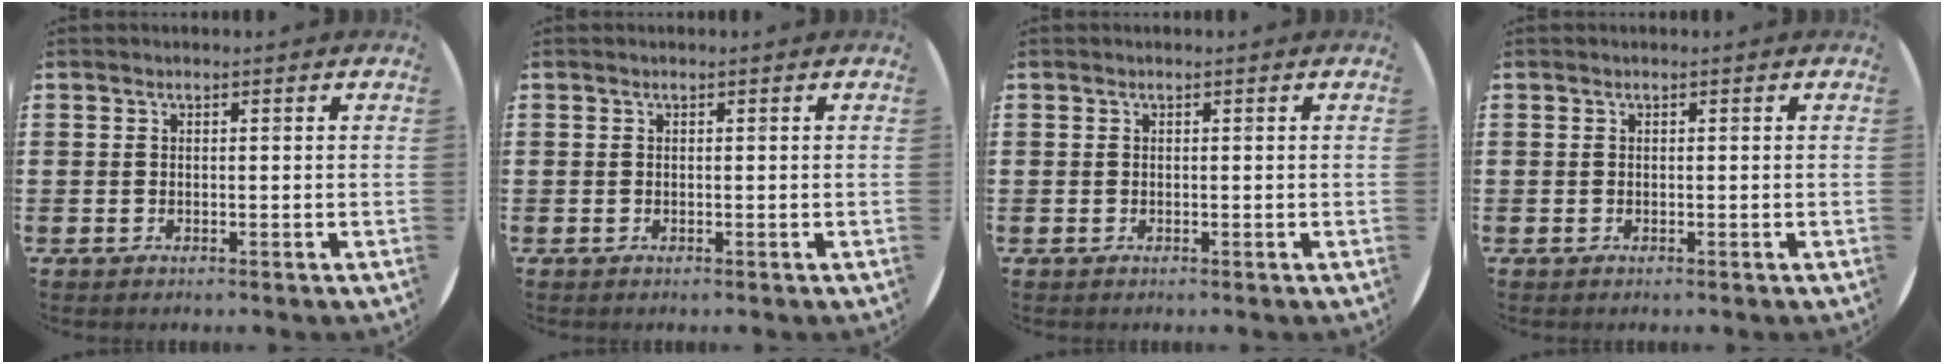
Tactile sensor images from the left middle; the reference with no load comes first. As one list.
[{"total": 0.0}, {"total": 0.0}, {"total": 0.0}]